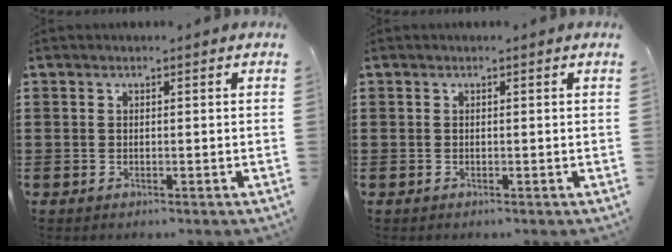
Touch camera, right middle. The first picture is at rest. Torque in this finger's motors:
{"motor_torque": [-0.09, 0.12, -0.02, -0.01]}